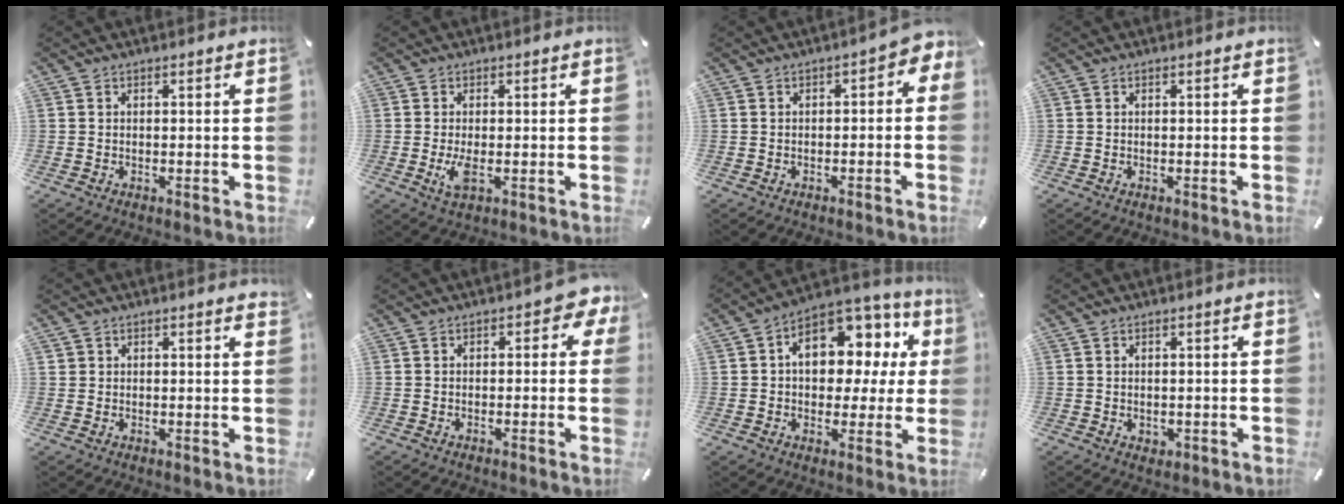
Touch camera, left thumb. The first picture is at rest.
{"total": 4.1, "force": [-0.5, 1.5, 3.7], "torque": [-0.084, -0.007, -0.012]}
{"total": 3.2, "force": [-1.2, 1.8, 2.4], "torque": [-0.036, 0.011, -0.025]}
{"total": 0.0}
{"total": 0.9, "force": [0.8, 0.4, 0.1], "torque": [-0.003, 0.000, 0.016]}
{"total": 3.4, "force": [0.3, 2.0, 2.8], "torque": [-0.038, 0.004, 0.002]}
{"total": 13.7, "force": [3.4, 9.4, 9.4], "torque": [-0.135, -0.017, 0.062]}
{"total": 1.0, "force": [0.2, 1.0, 0.3], "torque": [-0.005, 0.004, 0.003]}